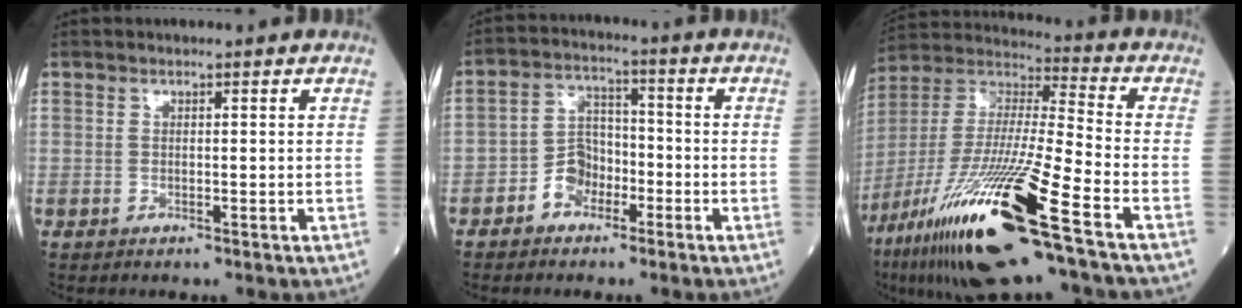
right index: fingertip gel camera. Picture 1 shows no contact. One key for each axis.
{"total": 5.4, "fx": -2.8, "fy": 3.9, "fz": 2.4, "tx": -0.041, "ty": 0.017, "tz": -0.056}
{"total": 24.7, "fx": -13.3, "fy": 1.5, "fz": 20.7, "tx": -0.420, "ty": -0.059, "tz": -0.246}